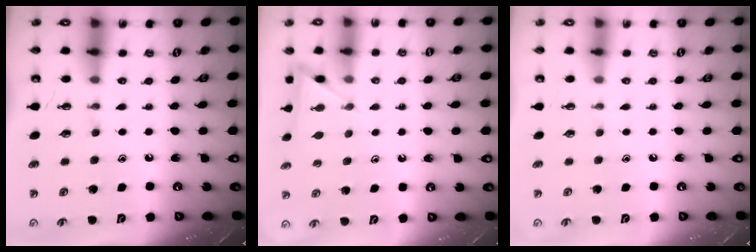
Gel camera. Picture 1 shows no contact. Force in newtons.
{"total": 4.7, "press": 4.7, "slide": 0.6}
{"total": 0.0}